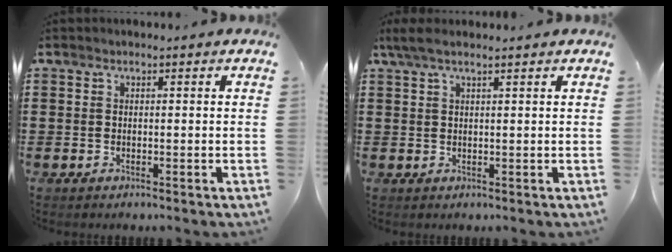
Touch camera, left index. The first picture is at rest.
{"total": 2.5, "force": [1.6, 0.2, 1.9], "torque": [-0.039, 0.001, 0.030]}